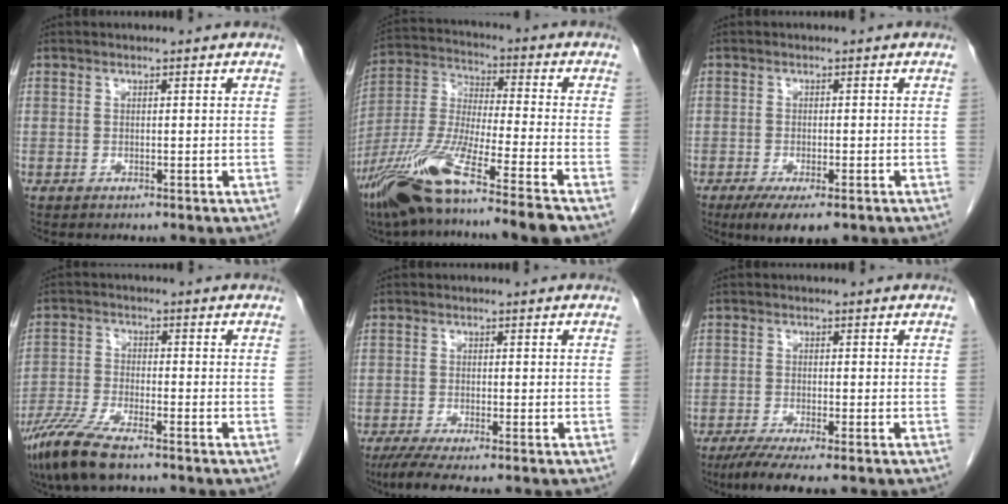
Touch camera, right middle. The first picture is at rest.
{"total": 17.5, "force": [-12.3, -0.4, 12.5], "torque": [-0.276, -0.042, -0.233]}
{"total": 6.8, "force": [-4.5, 1.7, 4.8], "torque": [-0.073, -0.017, -0.067]}
{"total": 8.4, "force": [-6.2, 1.4, 5.6], "torque": [-0.117, -0.022, -0.116]}
{"total": 4.8, "force": [-3.6, -0.1, 3.2], "torque": [-0.059, -0.016, -0.063]}
{"total": 5.9, "force": [-4.3, 0.2, 4.1], "torque": [-0.069, -0.017, -0.070]}